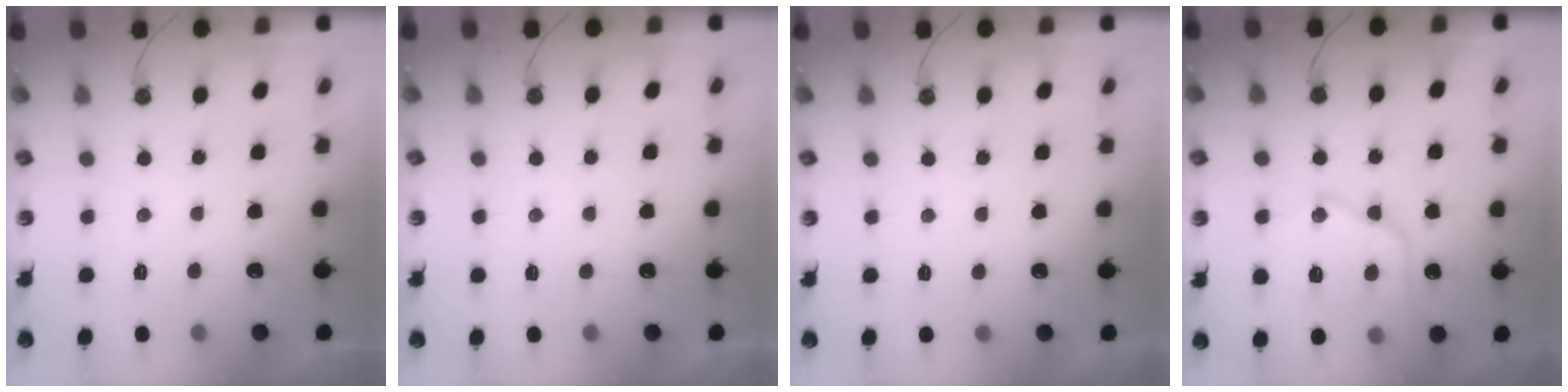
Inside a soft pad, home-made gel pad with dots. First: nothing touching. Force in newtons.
{"total": 3.4, "press": 3.4, "slide": 0.4}
{"total": 2.3, "press": 2.3, "slide": 0.4}
{"total": 16.1, "press": 16.1, "slide": 1.3}